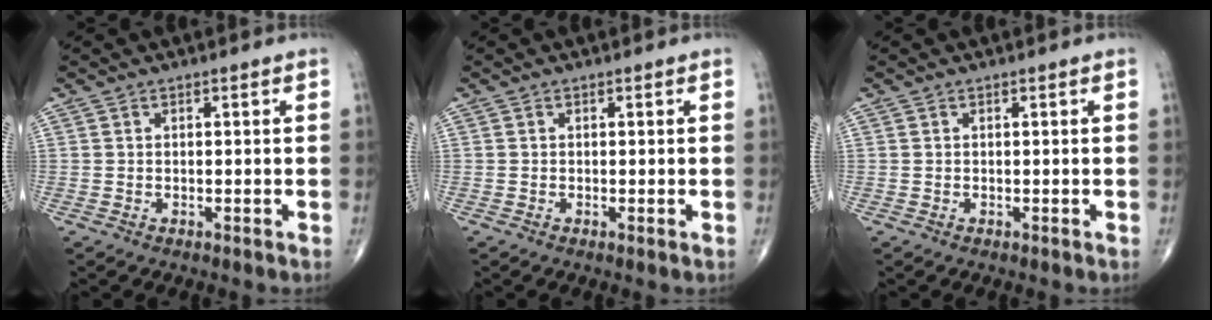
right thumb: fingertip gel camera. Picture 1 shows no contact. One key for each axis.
{"total": 0.0}
{"total": 0.0}